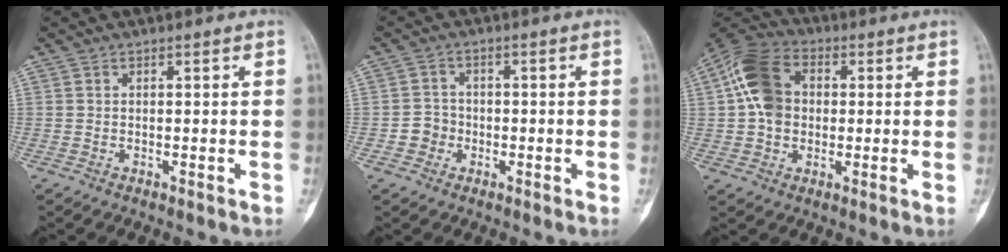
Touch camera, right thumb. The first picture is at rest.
{"total": 3.3, "force": [-1.1, 3.0, 0.7], "torque": [0.008, 0.011, -0.025]}
{"total": 11.8, "force": [1.1, 8.9, 7.7], "torque": [-0.134, 0.023, 0.009]}